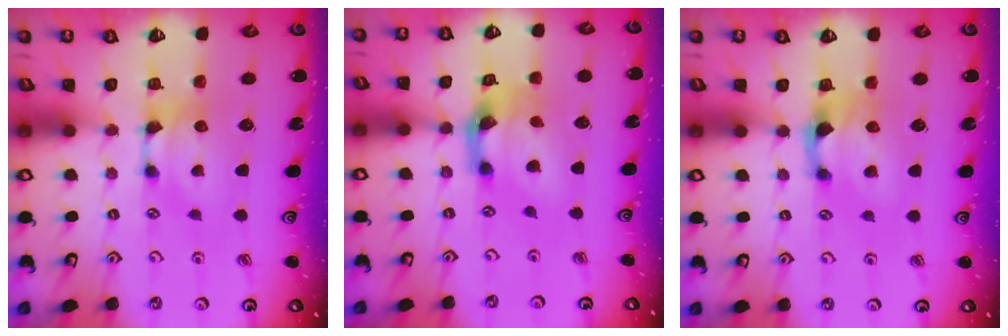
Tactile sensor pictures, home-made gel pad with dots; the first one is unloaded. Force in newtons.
{"total": 7.1, "press": 6.6, "slide": 2.4}
{"total": 1.4, "press": 0.7, "slide": 1.1}